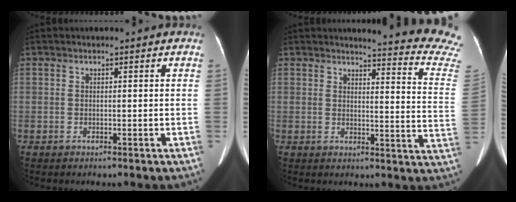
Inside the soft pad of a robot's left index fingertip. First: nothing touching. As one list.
[{"total": 17.1, "force": [16.7, -1.3, 3.2], "torque": [-0.028, -0.155, 0.158]}]